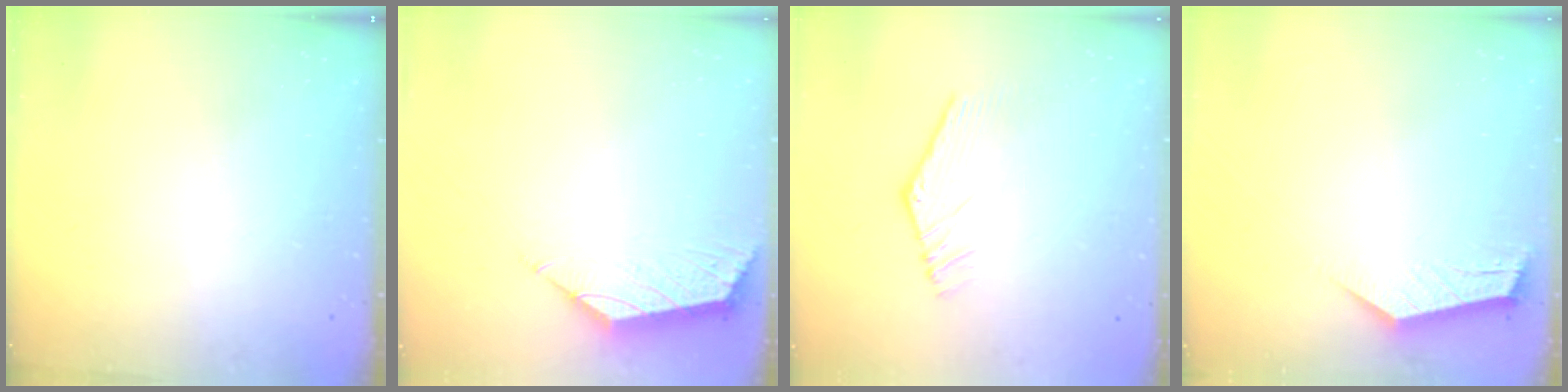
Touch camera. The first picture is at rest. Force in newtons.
{"total": 1.6, "press": 1.5, "slide": 0.5}
{"total": 4.5, "press": 4.5, "slide": 0.3}
{"total": 2.2, "press": 2.2, "slide": 0.3}